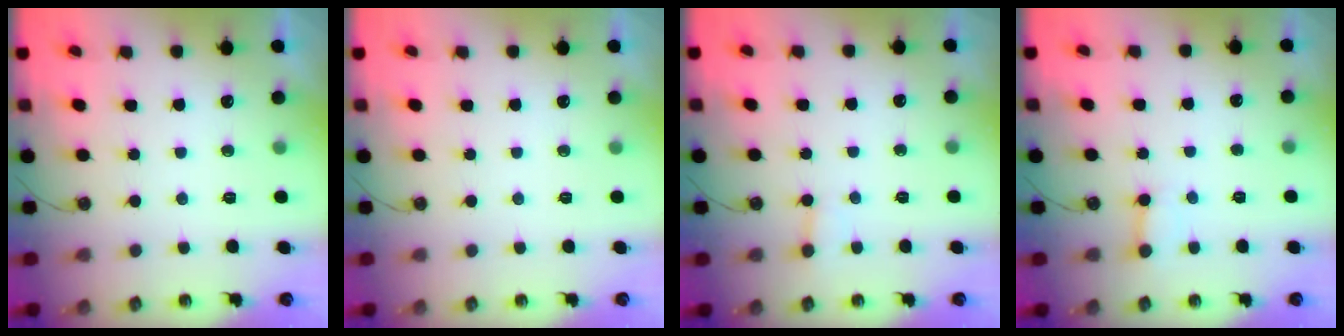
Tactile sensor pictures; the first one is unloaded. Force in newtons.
{"total": 0.0}
{"total": 2.7, "press": 2.7, "slide": 0.2}
{"total": 2.6, "press": 2.6, "slide": 0.3}